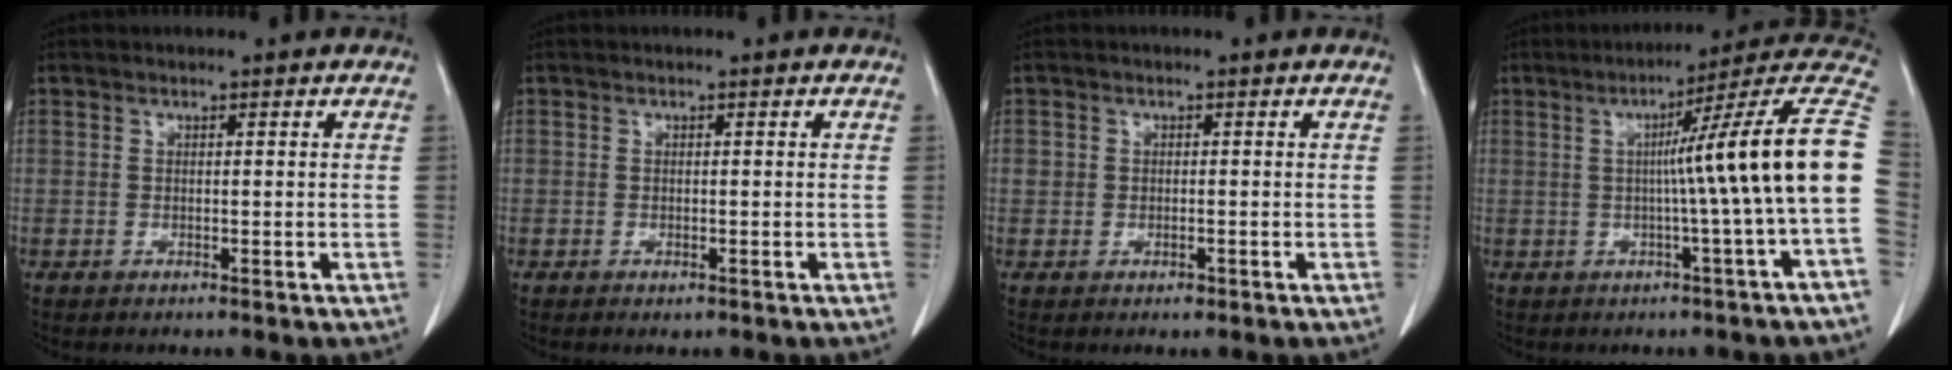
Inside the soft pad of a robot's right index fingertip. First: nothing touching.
{"total": 0.5, "force": [-0.4, 0.2, 0.3], "torque": [-0.005, -0.001, -0.003]}
{"total": 1.7, "force": [-0.3, 1.4, 0.9], "torque": [-0.012, 0.002, -0.001]}
{"total": 15.6, "force": [-0.2, -2.3, 15.5], "torque": [-0.191, 0.025, -0.013]}